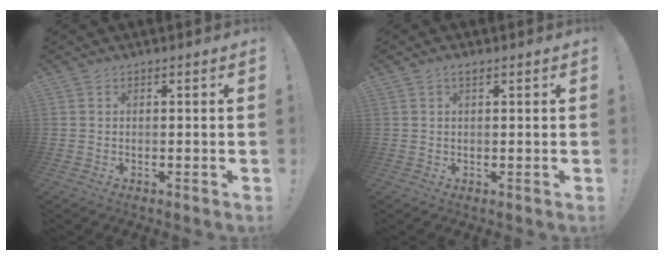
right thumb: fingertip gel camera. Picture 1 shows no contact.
{"total": 1.5, "force": [0.8, 0.4, 1.2], "torque": [-0.024, 0.000, 0.015]}